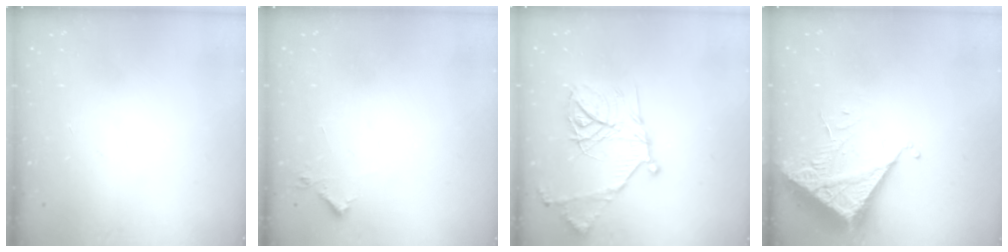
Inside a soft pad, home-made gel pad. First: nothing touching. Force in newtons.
{"total": 3.9, "press": 3.8, "slide": 0.6}
{"total": 19.2, "press": 19.1, "slide": 1.7}
{"total": 7.0, "press": 7.0, "slide": 0.3}